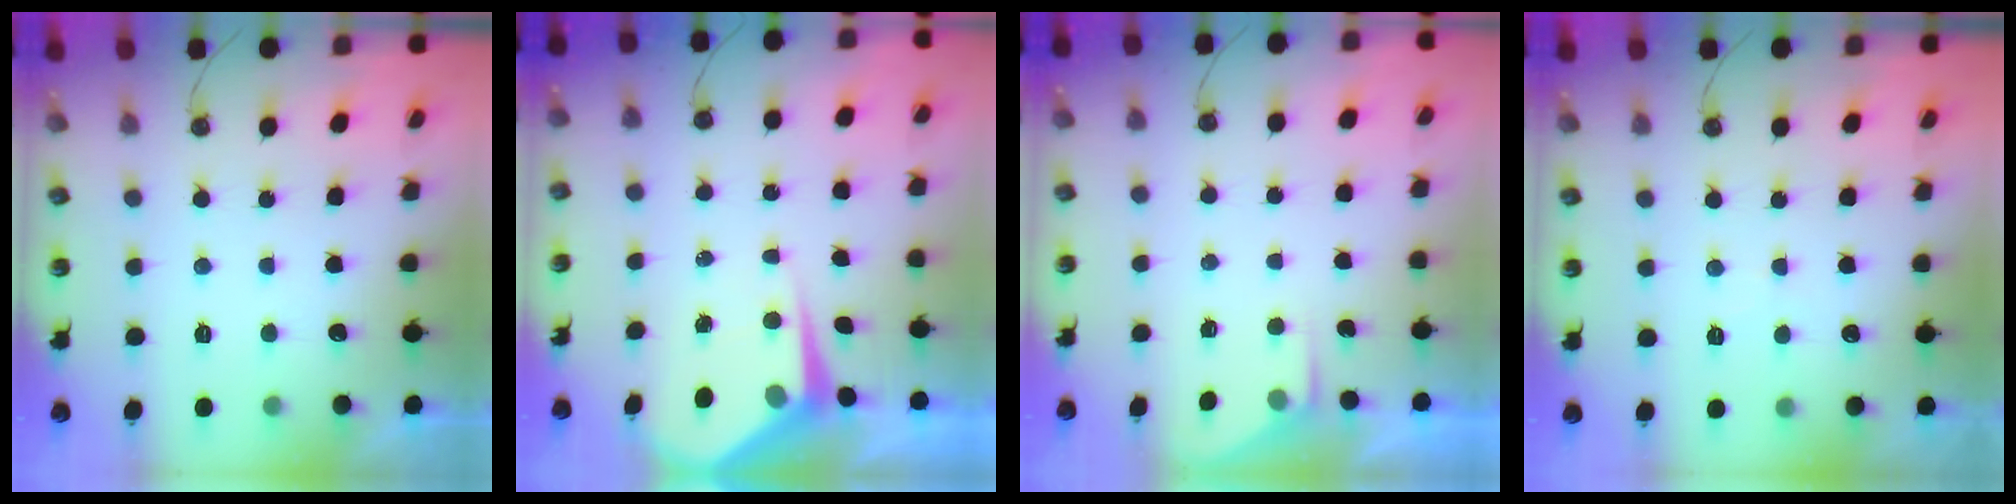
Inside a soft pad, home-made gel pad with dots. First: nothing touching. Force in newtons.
{"total": 5.9, "press": 5.9, "slide": 0.6}
{"total": 2.4, "press": 2.4, "slide": 0.4}
{"total": 3.9, "press": 3.8, "slide": 0.6}